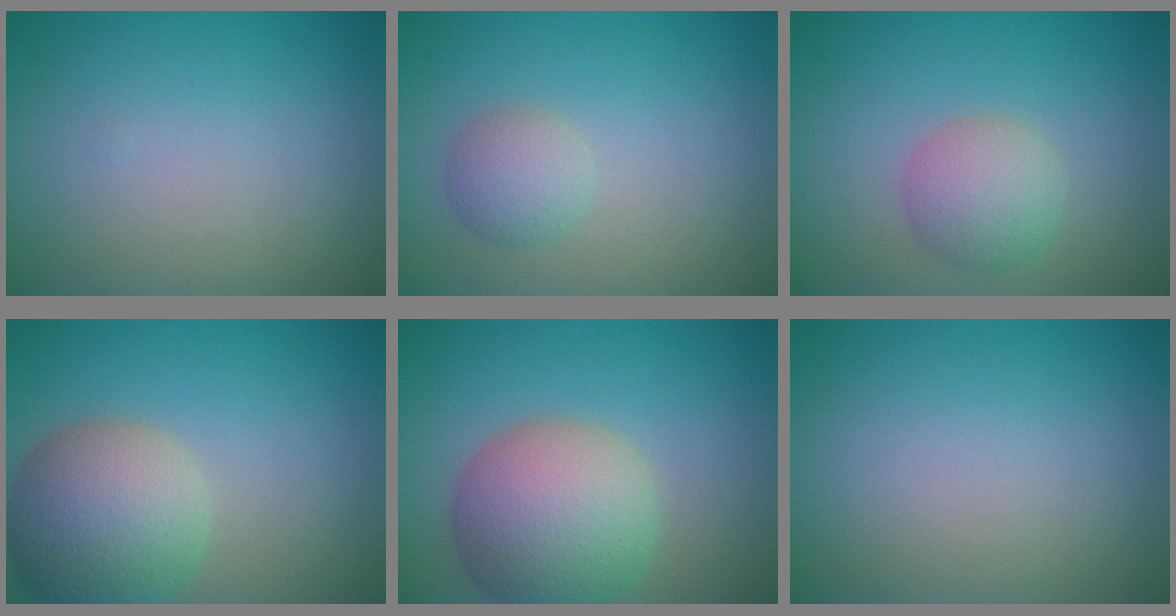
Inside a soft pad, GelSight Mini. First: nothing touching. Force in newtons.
{"total": 2.3, "press": 2.3, "slide": 0.0}
{"total": 3.5, "press": 3.5, "slide": 0.2}
{"total": 8.0, "press": 7.9, "slide": 0.5}
{"total": 8.5, "press": 8.5, "slide": 0.4}
{"total": 0.0}